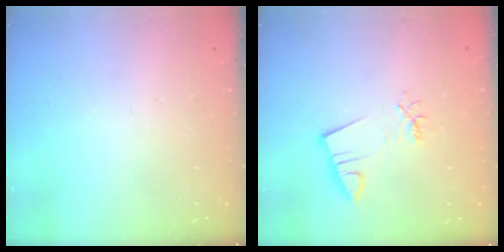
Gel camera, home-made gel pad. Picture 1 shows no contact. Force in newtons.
{"total": 3.9, "press": 3.8, "slide": 0.5}